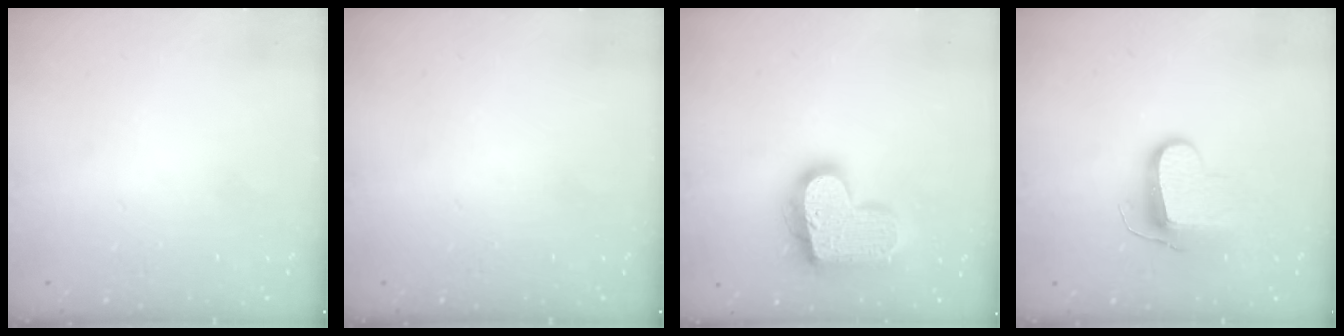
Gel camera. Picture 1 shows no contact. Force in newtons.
{"total": 0.0}
{"total": 20.0, "press": 20.0, "slide": 1.2}
{"total": 10.0, "press": 10.0, "slide": 0.2}